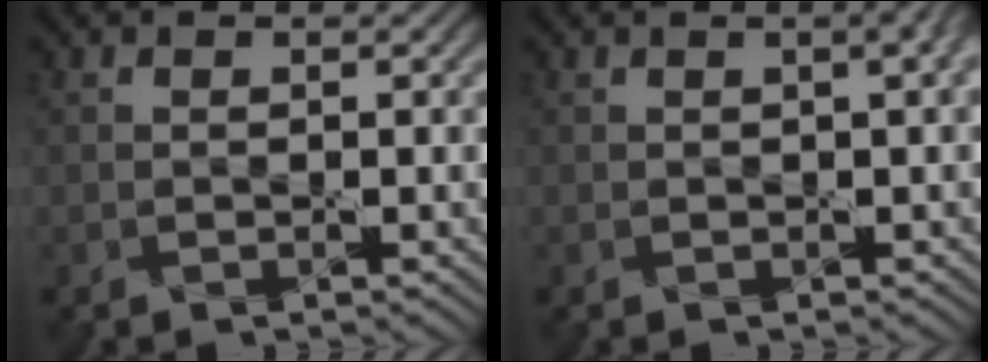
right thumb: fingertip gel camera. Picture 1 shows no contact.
{"total": 3.3, "force": [1.0, 1.2, 2.9], "torque": [-0.028, 0.012, 0.002]}